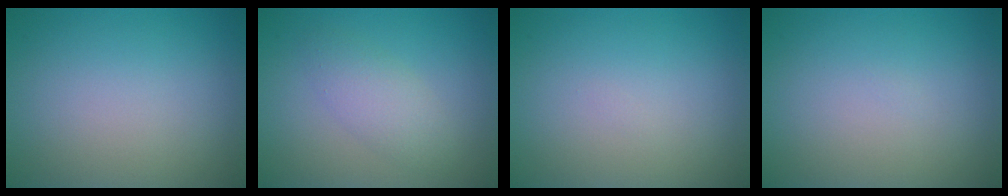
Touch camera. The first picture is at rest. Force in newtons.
{"total": 2.7, "press": 2.7, "slide": 0.2}
{"total": 0.0}
{"total": 0.0}